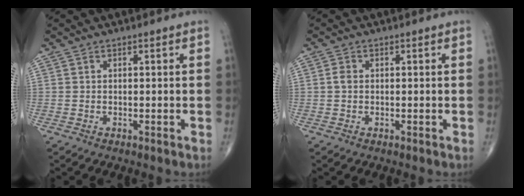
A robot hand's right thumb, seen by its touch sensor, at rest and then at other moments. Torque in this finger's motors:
{"motor_torque": [-0.14, -0.06, 0.18, 0.10, 0.04]}